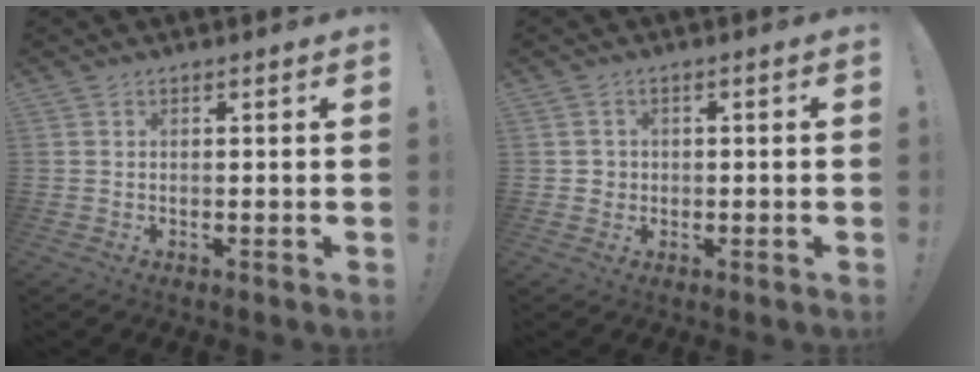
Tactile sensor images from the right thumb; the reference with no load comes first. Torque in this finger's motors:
{"motor_torque": [-0.06, 0.17, -0.15, 0.06, 0.00]}